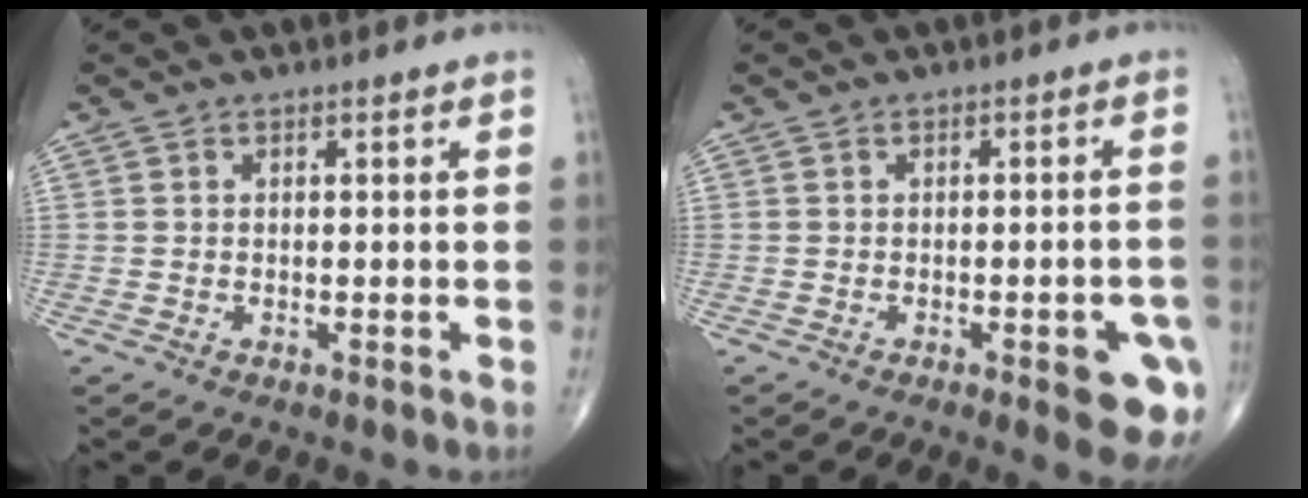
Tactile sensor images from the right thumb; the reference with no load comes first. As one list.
[{"total": 8.5, "force": [-3.6, 2.6, 7.3], "torque": [-0.068, 0.007, -0.040]}]